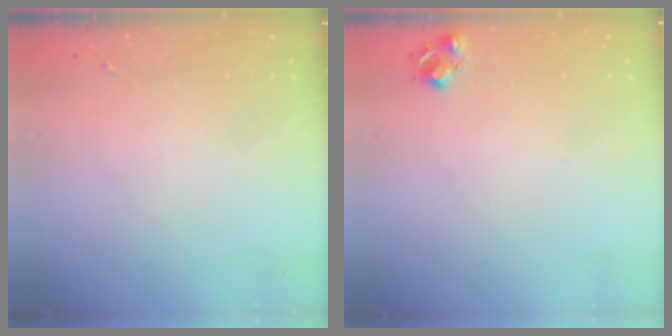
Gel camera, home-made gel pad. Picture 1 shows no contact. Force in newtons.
{"total": 7.3, "press": 7.2, "slide": 0.8}